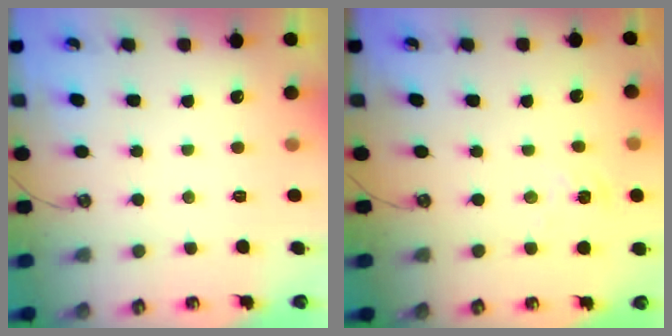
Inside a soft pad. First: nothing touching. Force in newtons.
{"total": 1.0, "press": 1.0, "slide": 0.2}